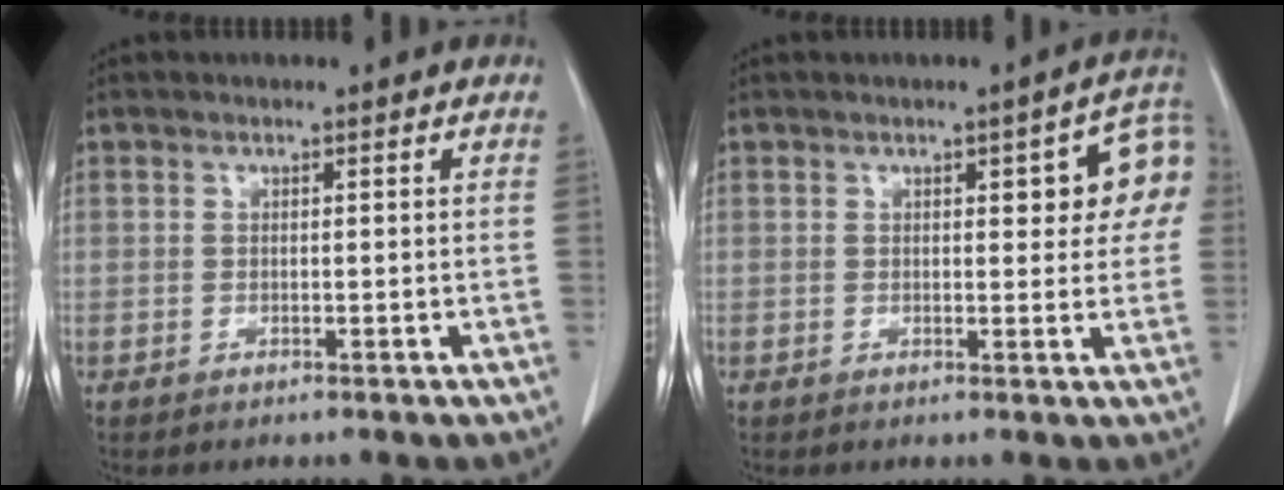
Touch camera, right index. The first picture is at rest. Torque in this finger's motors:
{"motor_torque": [0.33, 0.12, 0.15, 0.02]}